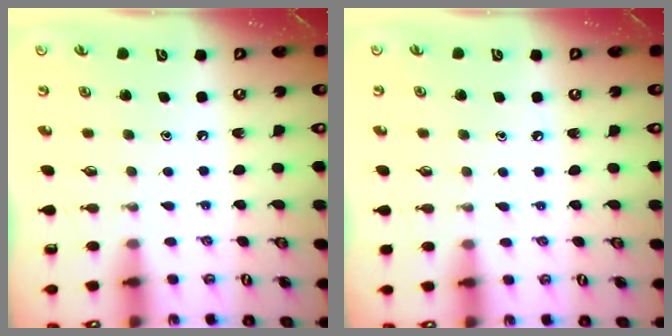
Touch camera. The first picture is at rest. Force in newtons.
{"total": 2.3, "press": 2.3, "slide": 0.4}